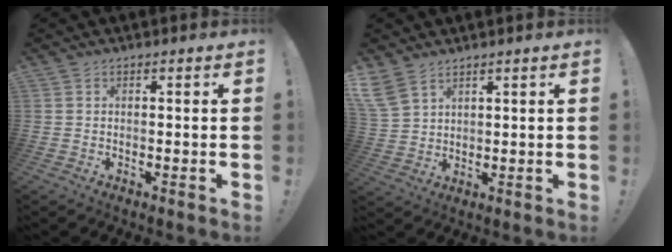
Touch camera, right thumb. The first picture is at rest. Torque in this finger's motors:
{"motor_torque": [0.00, 0.01, 0.36, 0.33, 0.00]}